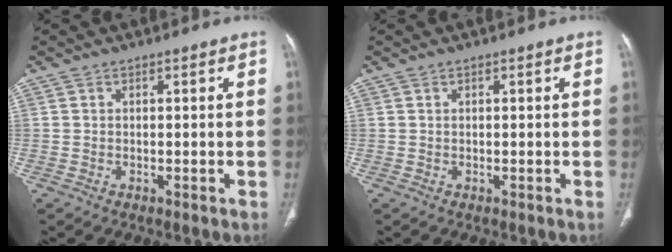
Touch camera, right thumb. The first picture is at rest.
{"total": 0.0}